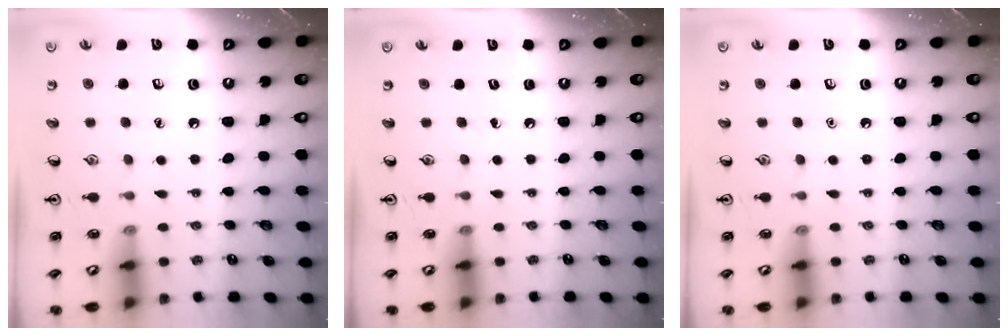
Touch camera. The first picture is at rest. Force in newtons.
{"total": 0.0}
{"total": 0.0}